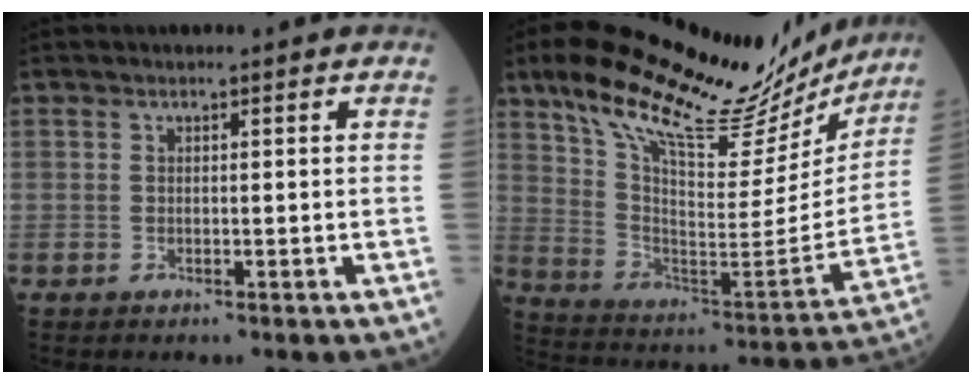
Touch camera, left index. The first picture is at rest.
{"total": 27.8, "force": [22.7, 7.6, 14.2], "torque": [-0.231, -0.002, 0.329]}